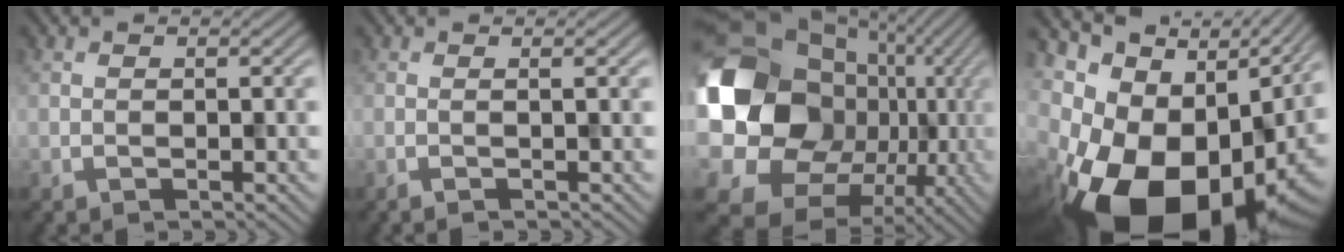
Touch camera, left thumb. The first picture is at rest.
{"total": 1.7, "force": [0.0, 0.2, 1.7], "torque": [-0.027, 0.003, -0.011]}
{"total": 23.3, "force": [-0.8, 19.6, 12.6], "torque": [-0.290, -0.036, -0.035]}
{"total": 20.0, "force": [-4.1, 13.2, 14.4], "torque": [-0.272, -0.043, -0.044]}